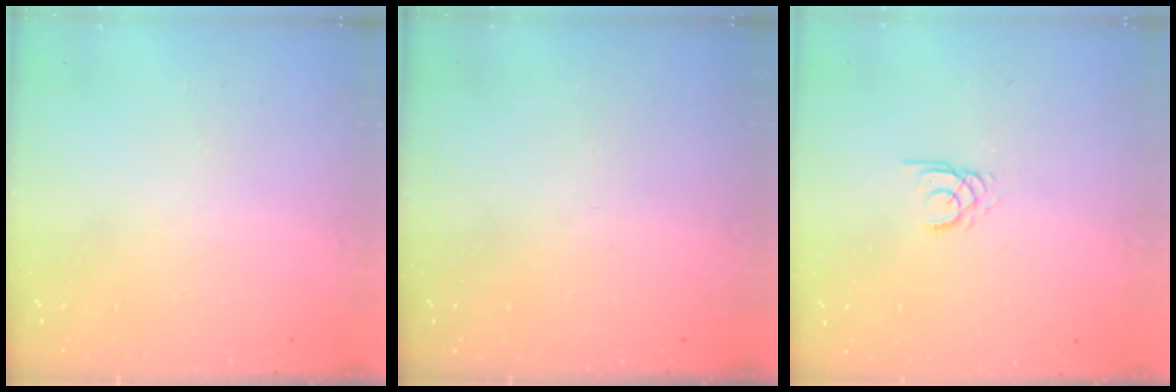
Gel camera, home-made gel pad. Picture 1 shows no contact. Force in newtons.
{"total": 0.0}
{"total": 2.4, "press": 2.4, "slide": 0.1}